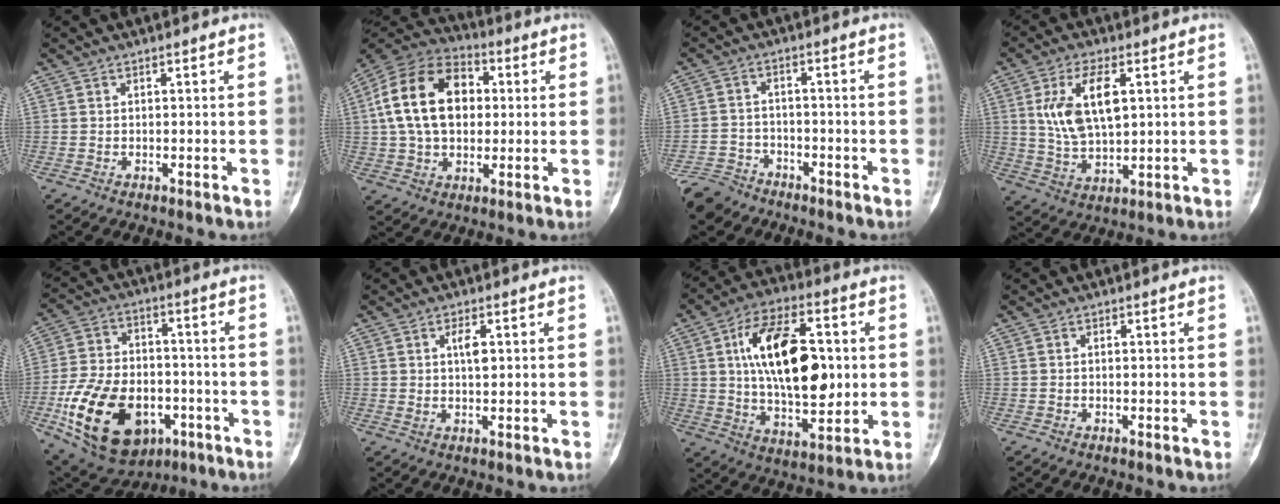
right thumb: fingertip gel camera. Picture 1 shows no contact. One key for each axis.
{"total": 19.1, "fx": 2.8, "fy": 13.0, "fz": 13.7, "tx": -0.234, "ty": 0.022, "tz": 0.045}
{"total": 6.0, "fx": -5.0, "fy": 3.3, "fz": 0.6, "tx": -0.006, "ty": 0.021, "tz": -0.100}
{"total": 11.3, "fx": 2.9, "fy": 5.4, "fz": 9.5, "tx": -0.178, "ty": -0.009, "tz": 0.062}
{"total": 22.3, "fx": -7.7, "fy": 14.3, "fz": 15.2, "tx": -0.260, "ty": 0.022, "tz": -0.113}
{"total": 3.2, "fx": 0.9, "fy": 1.3, "fz": 2.8, "tx": -0.044, "ty": -0.003, "tz": 0.015}
{"total": 20.8, "fx": 2.7, "fy": 10.9, "fz": 17.6, "tx": -0.262, "ty": -0.003, "tz": 0.046}
{"total": 0.0}